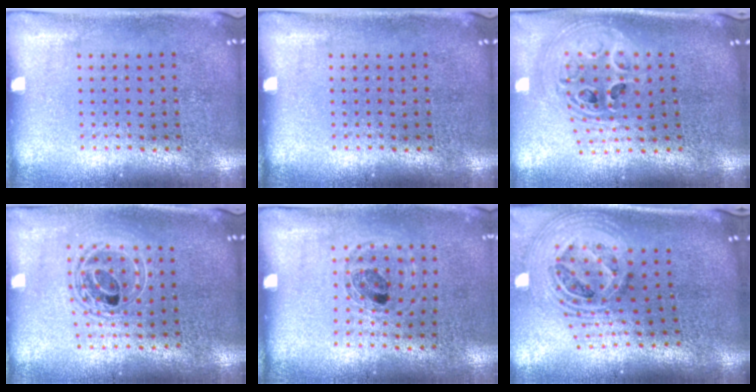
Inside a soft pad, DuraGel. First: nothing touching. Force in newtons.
{"total": 0.0}
{"total": 2.3, "press": 1.8, "slide": 1.6}
{"total": 1.6, "press": 1.4, "slide": 0.9}
{"total": 0.8, "press": 0.8, "slide": 0.2}
{"total": 2.6, "press": 1.8, "slide": 1.9}